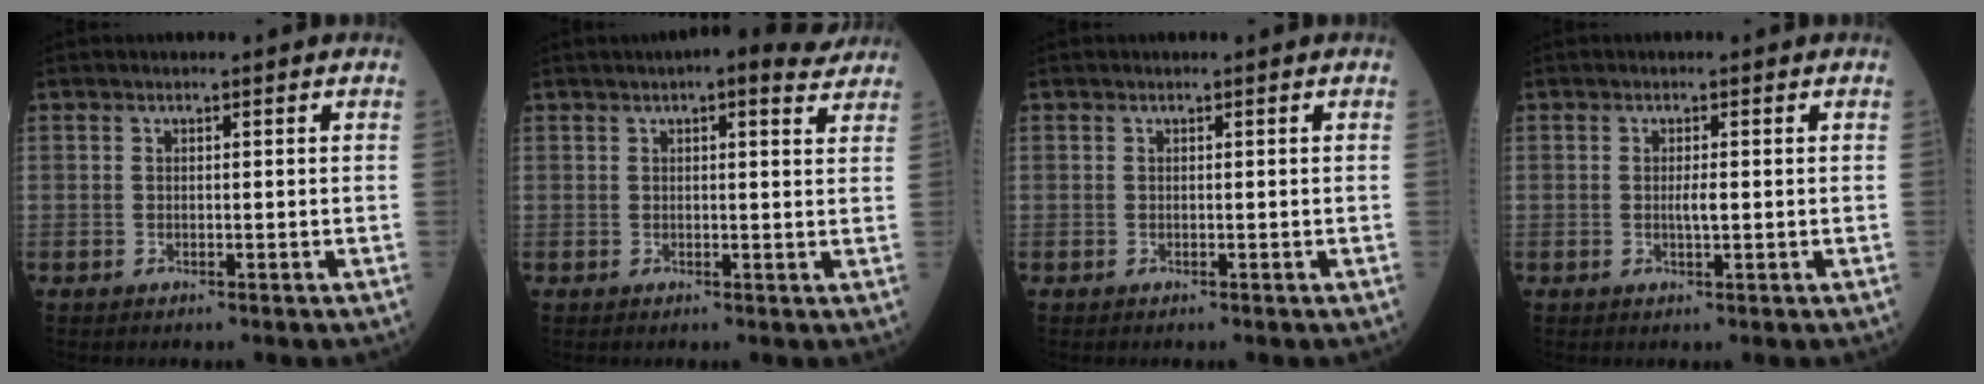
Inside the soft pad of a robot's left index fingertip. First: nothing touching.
{"total": 7.1, "force": [5.7, 1.6, 3.9], "torque": [-0.051, 0.018, 0.062]}
{"total": 0.0}
{"total": 1.4, "force": [-0.1, 0.2, 1.4], "torque": [-0.029, -0.003, -0.001]}